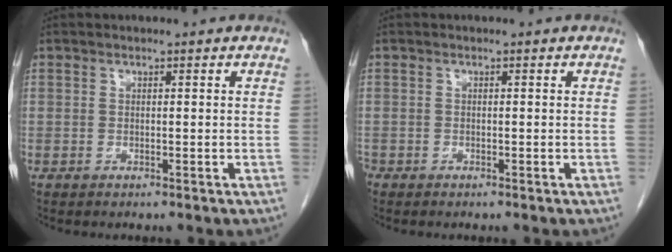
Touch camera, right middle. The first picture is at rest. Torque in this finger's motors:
{"motor_torque": [0.21, -0.20, 0.01, -0.03]}